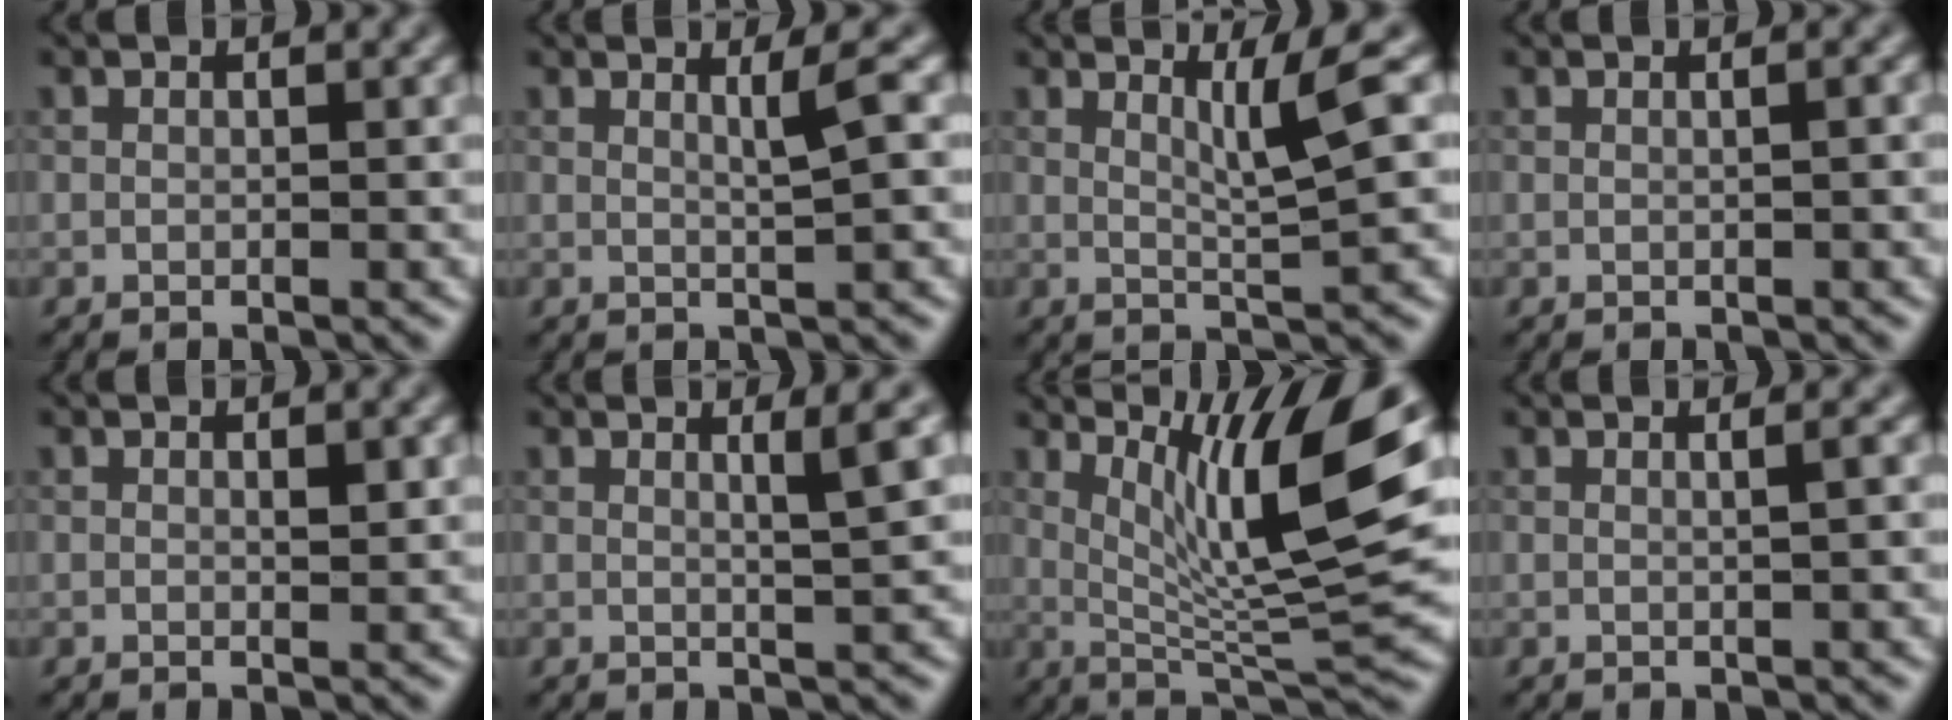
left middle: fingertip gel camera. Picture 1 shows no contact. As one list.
[{"total": 2.3, "force": [0.8, 0.4, 2.1], "torque": [-0.029, 0.003, 0.009]}, {"total": 3.6, "force": [1.4, 0.2, 3.2], "torque": [-0.051, -0.002, 0.029]}, {"total": 1.1, "force": [0.2, 0.4, 1.0], "torque": [-0.010, 0.002, -0.008]}, {"total": 0.9, "force": [0.3, 0.3, 0.8], "torque": [-0.012, -0.003, 0.006]}, {"total": 3.2, "force": [1.3, 0.6, 2.9], "torque": [-0.028, 0.007, 0.015]}, {"total": 11.5, "force": [4.0, 2.0, 10.6], "torque": [-0.168, -0.007, 0.076]}, {"total": 1.9, "force": [0.5, 0.8, 1.6], "torque": [-0.013, 0.002, -0.012]}]